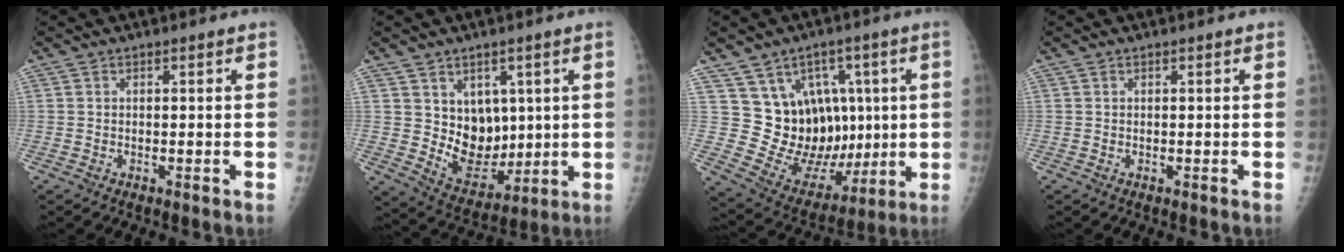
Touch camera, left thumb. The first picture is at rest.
{"total": 10.0, "force": [2.6, 7.6, 6.0], "torque": [-0.053, -0.032, 0.067]}
{"total": 17.0, "force": [3.1, 12.9, 10.7], "torque": [-0.104, -0.012, 0.084]}
{"total": 0.0}